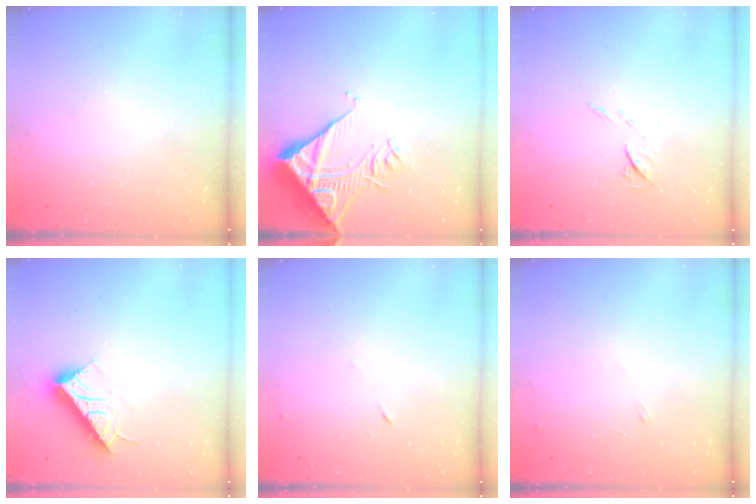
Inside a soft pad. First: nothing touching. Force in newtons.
{"total": 13.9, "press": 13.8, "slide": 1.7}
{"total": 5.0, "press": 5.0, "slide": 0.7}
{"total": 14.2, "press": 14.1, "slide": 0.5}
{"total": 5.2, "press": 5.1, "slide": 0.6}
{"total": 5.8, "press": 5.7, "slide": 0.8}